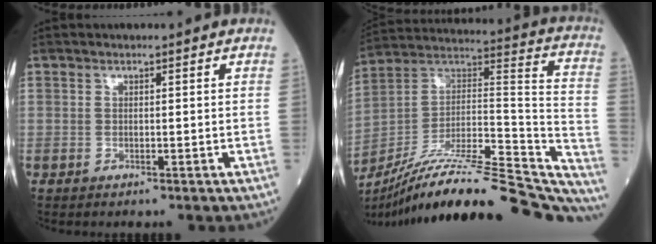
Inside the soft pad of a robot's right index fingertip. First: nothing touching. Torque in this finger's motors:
{"motor_torque": [0.39, -1.75, 0.80, 0.19]}